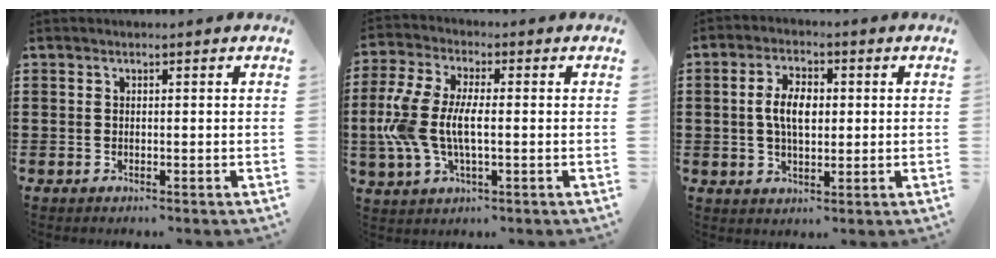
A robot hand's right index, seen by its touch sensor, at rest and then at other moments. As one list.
[{"total": 8.8, "force": [-0.9, 4.2, 7.7], "torque": [-0.198, -0.010, -0.030]}, {"total": 5.7, "force": [0.3, 2.9, 4.8], "torque": [-0.095, 0.005, -0.002]}]